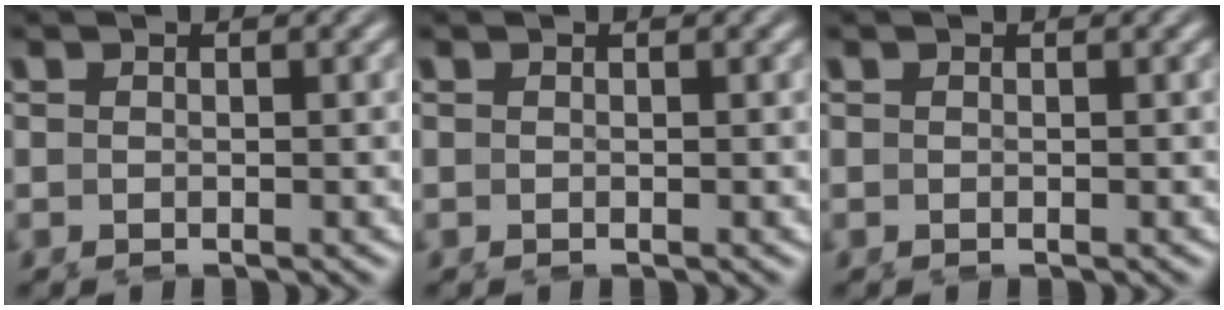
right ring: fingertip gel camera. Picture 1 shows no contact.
{"total": 0.0}
{"total": 0.0}